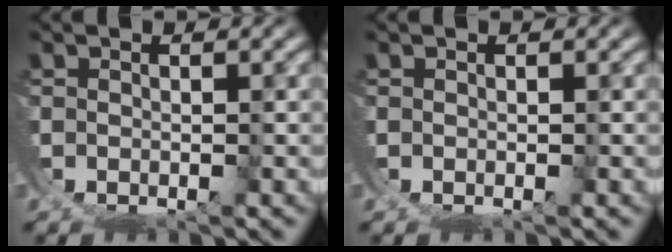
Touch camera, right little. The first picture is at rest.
{"total": 0.0}